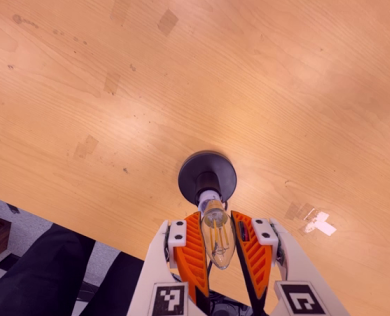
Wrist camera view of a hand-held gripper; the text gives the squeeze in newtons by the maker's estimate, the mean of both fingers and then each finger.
{"total": 14.0, "left": 14.2, "right": 13.8}